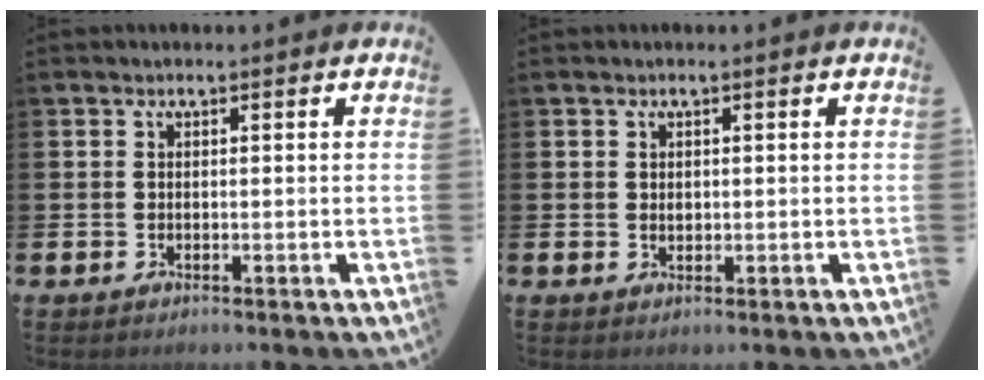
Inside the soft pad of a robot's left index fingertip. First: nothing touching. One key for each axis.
{"total": 0.8, "fx": 0.4, "fy": 0.6, "fz": 0.4, "tx": 0.001, "ty": 0.000, "tz": 0.003}